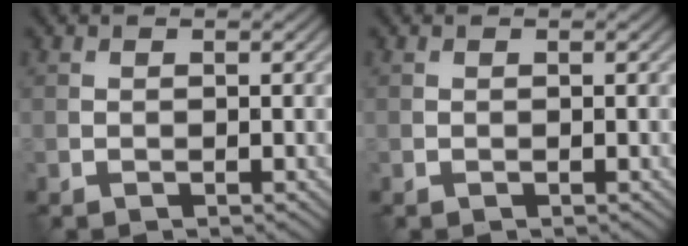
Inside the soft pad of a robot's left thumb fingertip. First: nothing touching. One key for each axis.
{"total": 0.0}